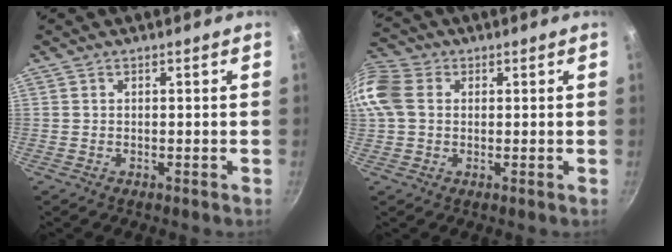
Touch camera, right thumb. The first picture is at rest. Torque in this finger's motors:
{"motor_torque": [0.03, 0.60, 0.21, -0.20, 0.37]}